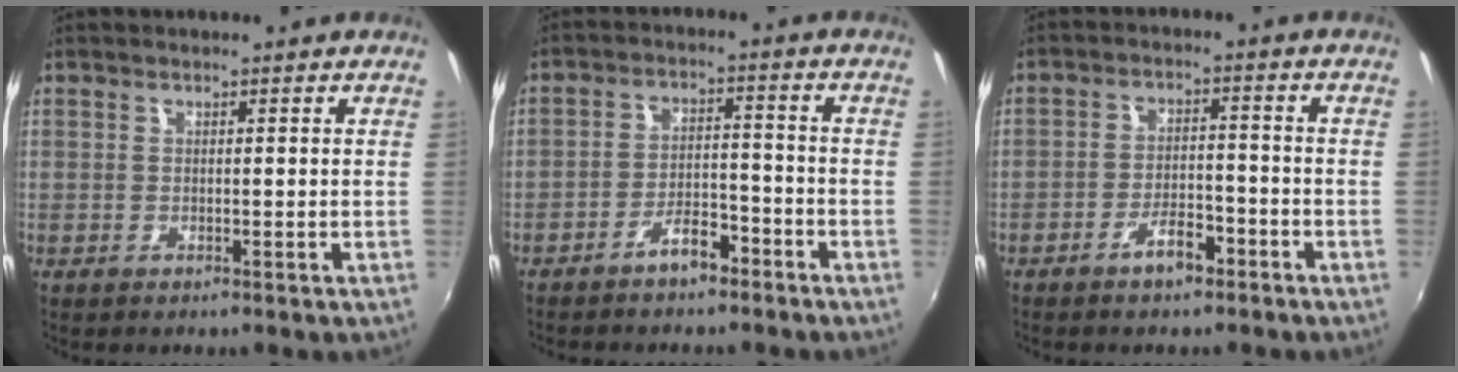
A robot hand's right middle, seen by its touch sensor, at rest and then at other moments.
{"total": 5.6, "force": [-4.3, 2.1, 2.8], "torque": [-0.063, 0.015, -0.067]}
{"total": 5.0, "force": [-3.6, 1.9, 2.9], "torque": [-0.062, 0.005, -0.055]}